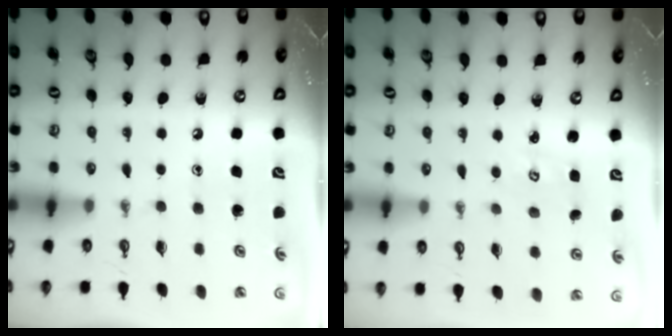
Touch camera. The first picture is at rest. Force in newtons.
{"total": 1.8, "press": 1.8, "slide": 0.2}